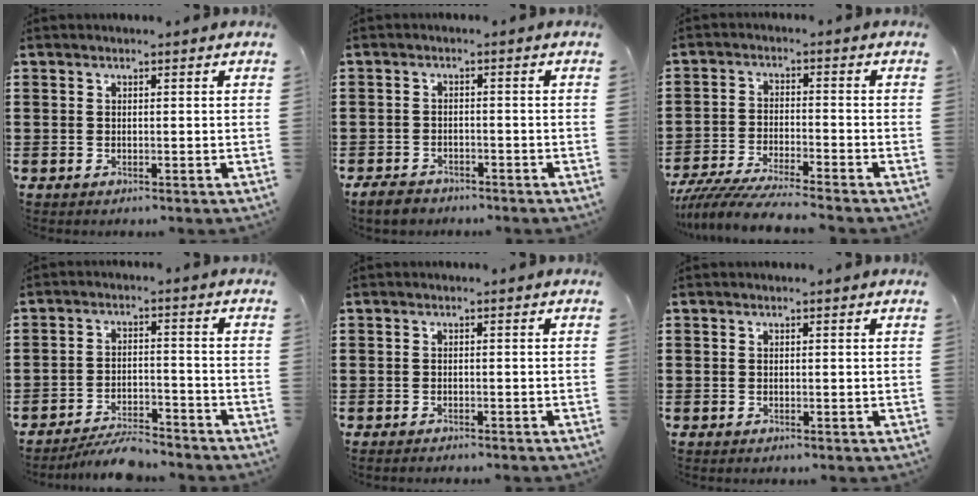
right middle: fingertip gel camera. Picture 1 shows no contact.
{"total": 2.6, "force": [-2.3, 1.0, 0.6], "torque": [-0.023, 0.001, -0.051]}
{"total": 6.2, "force": [-5.9, 0.0, 1.9], "torque": [-0.048, -0.013, -0.116]}
{"total": 5.4, "force": [-5.1, 0.7, 1.6], "torque": [-0.032, 0.003, -0.102]}
{"total": 0.8, "force": [-0.8, 0.0, 0.0], "torque": [-0.001, 0.000, -0.016]}
{"total": 0.0}